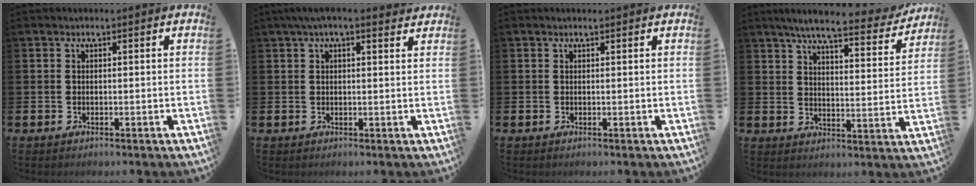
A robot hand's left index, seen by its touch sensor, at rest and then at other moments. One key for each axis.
{"total": 3.0, "fx": 2.4, "fy": 0.6, "fz": 1.8, "tx": -0.033, "ty": -0.002, "tz": 0.040}
{"total": 0.0}
{"total": 6.9, "fx": 6.1, "fy": 0.7, "fz": 3.2, "tx": -0.074, "ty": -0.035, "tz": 0.100}